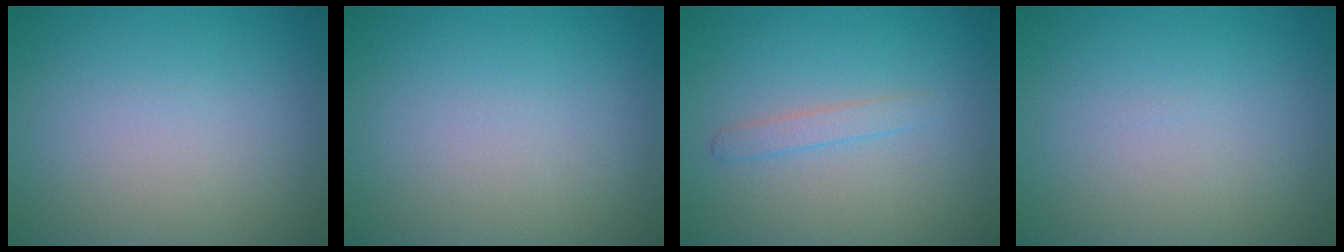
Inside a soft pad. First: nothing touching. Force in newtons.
{"total": 0.0}
{"total": 1.2, "press": 1.2, "slide": 0.1}
{"total": 0.0}